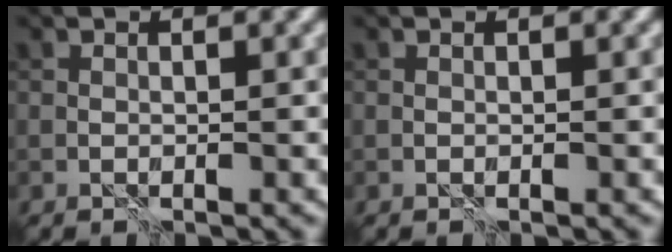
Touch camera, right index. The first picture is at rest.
{"total": 0.0}